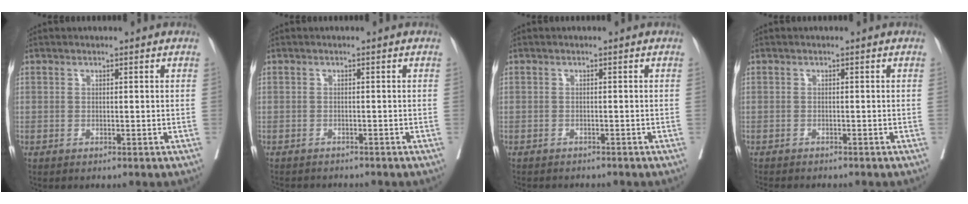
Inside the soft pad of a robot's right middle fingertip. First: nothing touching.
{"total": 4.5, "force": [-4.2, 1.2, 1.2], "torque": [-0.011, -0.003, -0.059]}
{"total": 4.3, "force": [-3.9, 1.3, 1.3], "torque": [-0.016, -0.003, -0.052]}
{"total": 5.0, "force": [-4.4, 1.1, 1.9], "torque": [-0.024, -0.008, -0.063]}